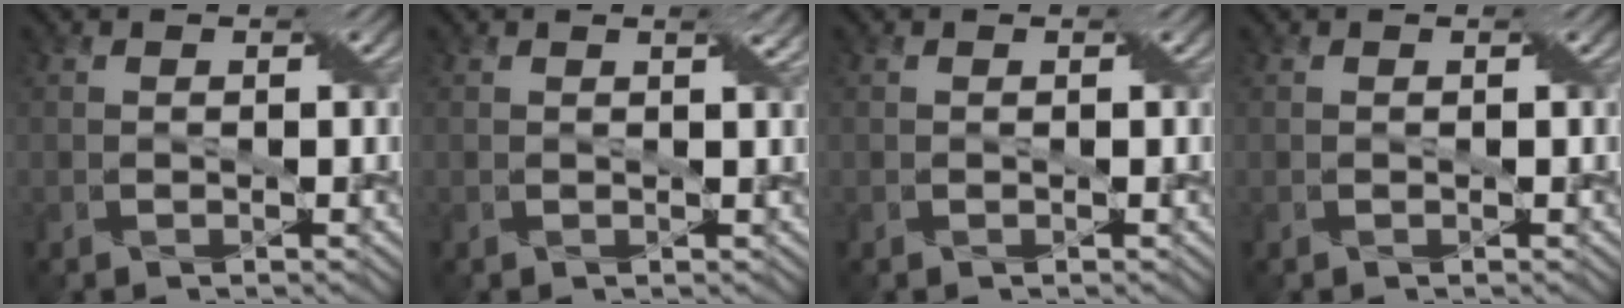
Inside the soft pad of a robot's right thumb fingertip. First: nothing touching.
{"total": 1.2, "force": [0.7, 0.0, 1.0], "torque": [-0.018, 0.004, 0.010]}
{"total": 0.0}
{"total": 0.0}